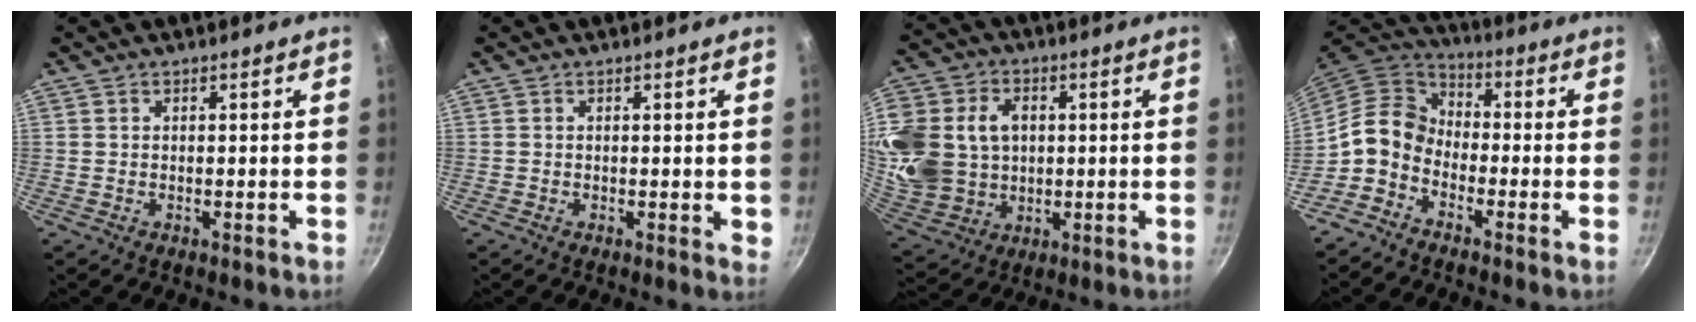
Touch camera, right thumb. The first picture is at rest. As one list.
[{"total": 1.7, "force": [0.1, 0.7, 1.6], "torque": [-0.016, -0.004, 0.001]}, {"total": 24.6, "force": [3.6, 19.7, 14.3], "torque": [-0.333, 0.023, 0.078]}, {"total": 8.9, "force": [-3.5, 6.6, 4.8], "torque": [-0.068, 0.051, -0.094]}]